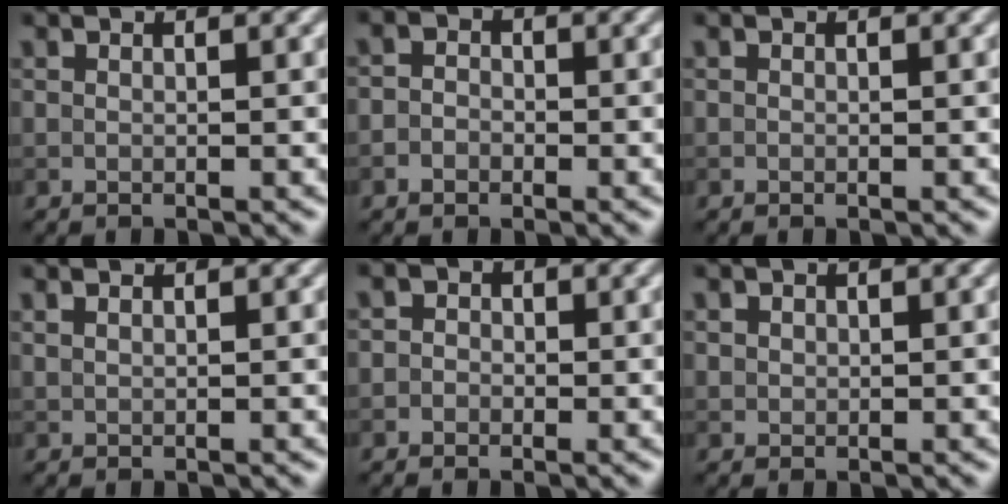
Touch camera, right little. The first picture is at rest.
{"total": 1.7, "force": [-0.6, 1.4, 0.7], "torque": [0.001, 0.002, -0.021]}
{"total": 0.0}
{"total": 0.7, "force": [0.6, 0.2, 0.4], "torque": [-0.010, 0.001, 0.009]}
{"total": 2.3, "force": [0.3, 2.1, 0.9], "torque": [0.013, 0.009, -0.029]}
{"total": 0.8, "force": [0.3, 0.7, 0.1], "torque": [0.004, -0.005, 0.009]}